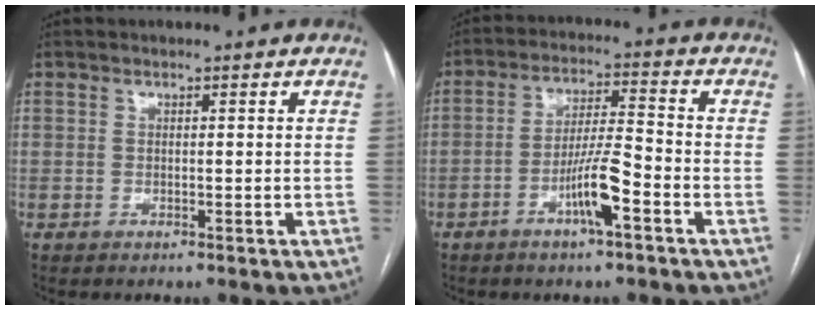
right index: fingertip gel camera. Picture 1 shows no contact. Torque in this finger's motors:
{"motor_torque": [1.42, -0.29, 0.62, 0.11]}